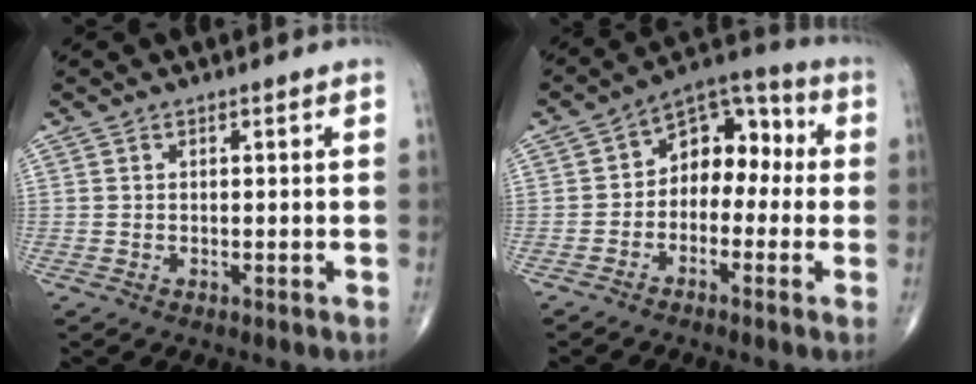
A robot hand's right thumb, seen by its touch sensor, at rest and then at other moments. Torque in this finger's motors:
{"motor_torque": [-0.40, 0.09, 0.26, -0.47, 0.11]}